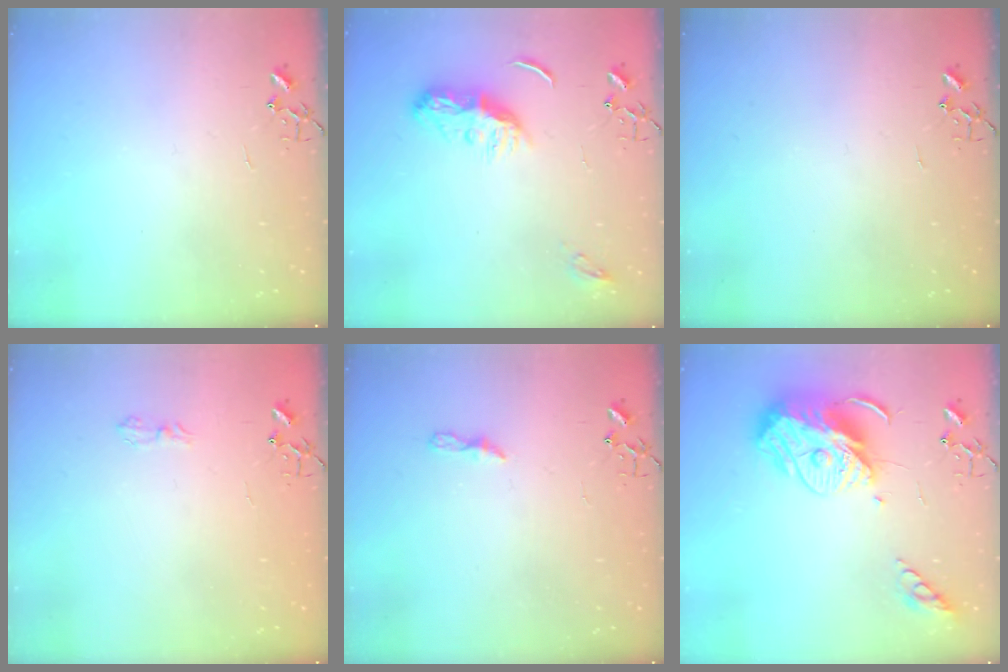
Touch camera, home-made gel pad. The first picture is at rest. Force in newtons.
{"total": 8.6, "press": 8.6, "slide": 0.4}
{"total": 0.0}
{"total": 6.6, "press": 6.5, "slide": 0.7}
{"total": 5.1, "press": 5.0, "slide": 0.4}
{"total": 15.0, "press": 14.9, "slide": 1.3}